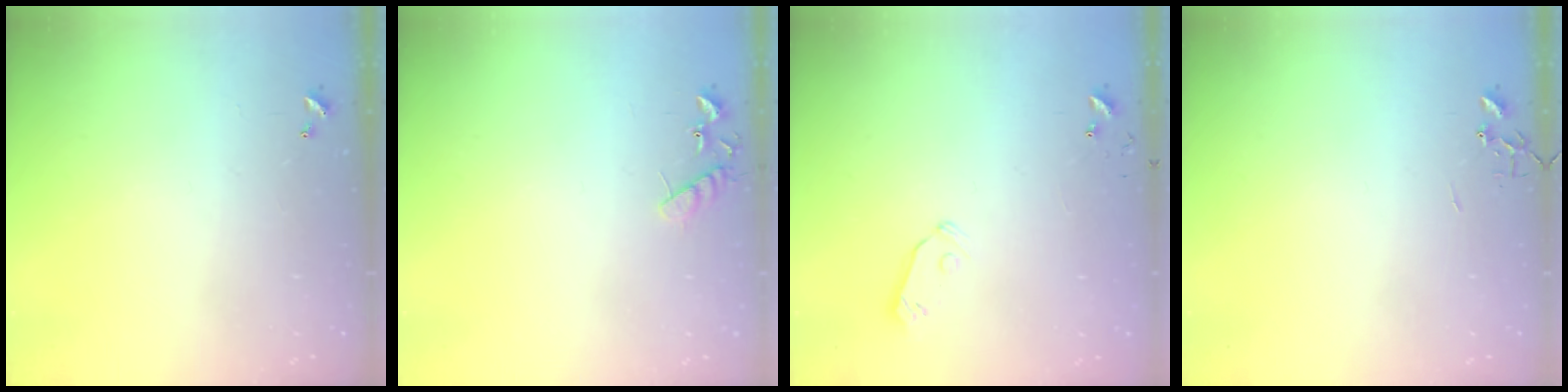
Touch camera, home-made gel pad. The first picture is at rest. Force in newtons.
{"total": 8.0, "press": 8.0, "slide": 0.4}
{"total": 5.9, "press": 5.8, "slide": 1.0}
{"total": 0.0}